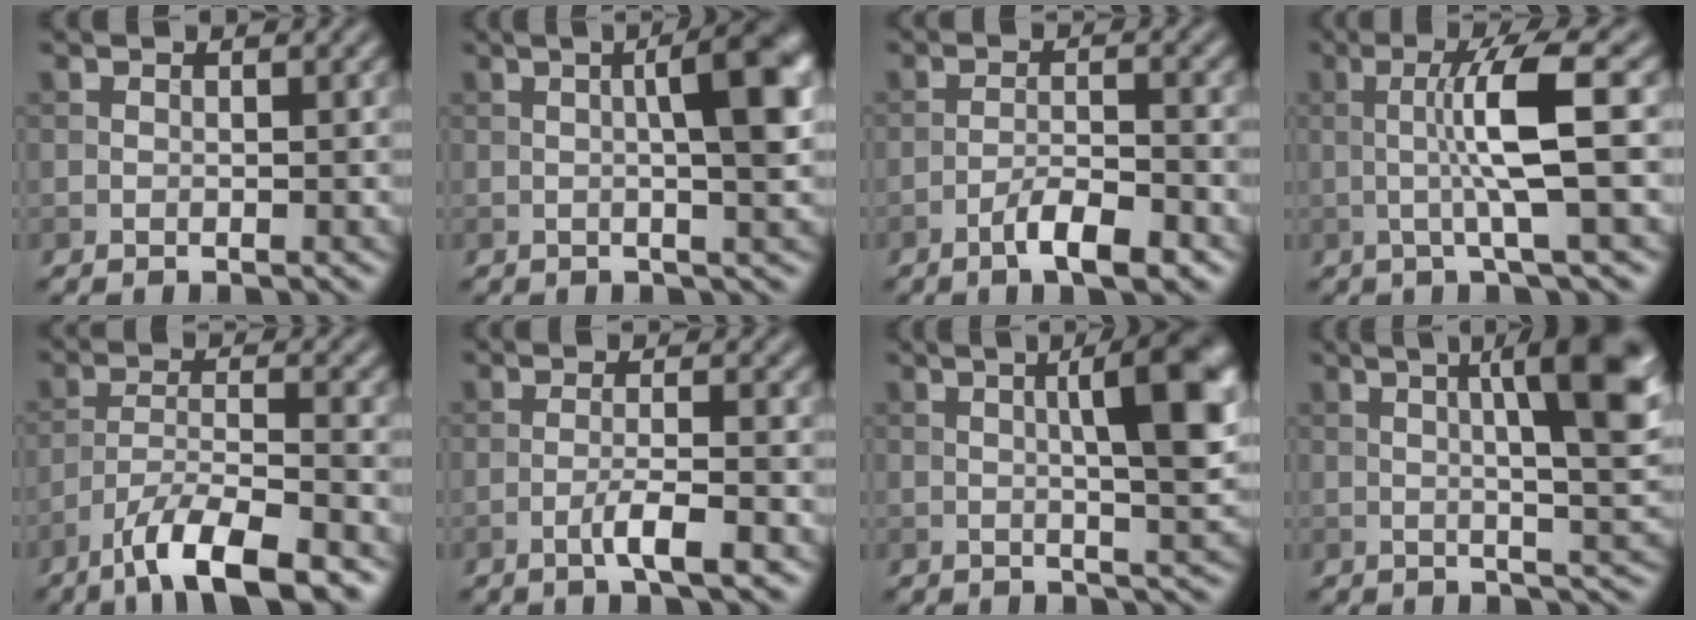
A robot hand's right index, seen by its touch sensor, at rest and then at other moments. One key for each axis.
{"total": 6.5, "fx": 0.8, "fy": 1.5, "fz": 6.3, "tx": -0.071, "ty": 0.012, "tz": 0.011}
{"total": 4.2, "fx": -2.7, "fy": 0.9, "fz": 3.2, "tx": -0.058, "ty": 0.007, "tz": -0.049}
{"total": 6.5, "fx": 0.1, "fy": 0.7, "fz": 6.5, "tx": -0.119, "ty": 0.008, "tz": 0.000}
{"total": 8.0, "fx": -5.7, "fy": 1.9, "fz": 5.4, "tx": -0.090, "ty": 0.001, "tz": -0.103}
{"total": 3.3, "fx": -1.6, "fy": 0.4, "fz": 2.8, "tx": -0.048, "ty": 0.008, "tz": -0.036}
{"total": 7.9, "fx": 1.3, "fy": 1.7, "fz": 7.6, "tx": -0.089, "ty": 0.013, "tz": 0.019}
{"total": 10.6, "fx": 2.4, "fy": 2.5, "fz": 10.0, "tx": -0.117, "ty": 0.014, "tz": 0.028}